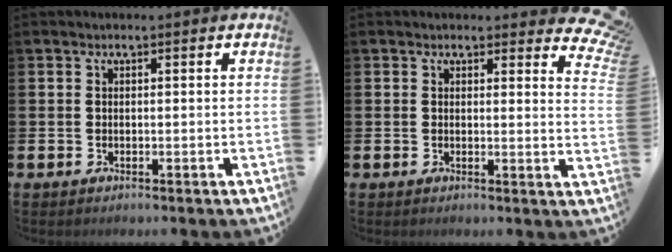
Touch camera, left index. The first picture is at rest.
{"total": 2.6, "force": [2.3, 1.1, 0.5], "torque": [0.007, -0.017, 0.034]}